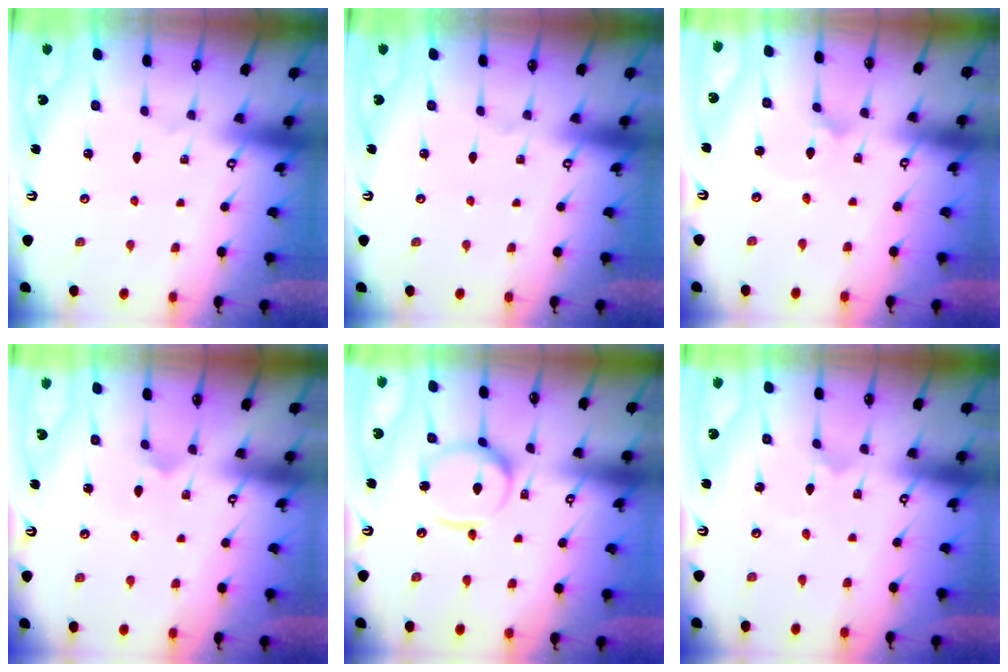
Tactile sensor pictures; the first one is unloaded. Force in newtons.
{"total": 0.0}
{"total": 1.9, "press": 1.9, "slide": 0.2}
{"total": 5.7, "press": 5.7, "slide": 0.4}
{"total": 12.1, "press": 12.0, "slide": 1.1}
{"total": 0.0}